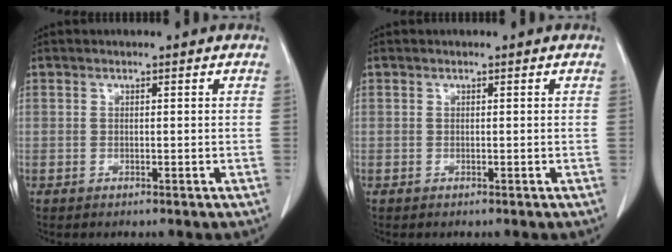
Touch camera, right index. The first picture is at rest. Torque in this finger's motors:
{"motor_torque": [0.00, 0.00, 0.00, 0.00]}